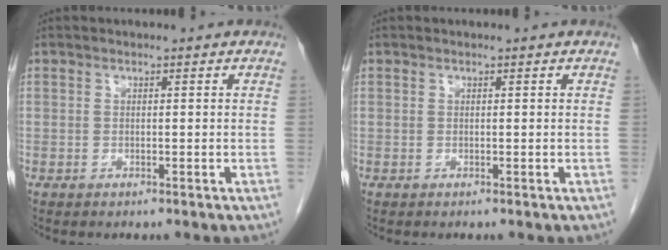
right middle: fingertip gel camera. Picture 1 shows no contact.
{"total": 0.0}